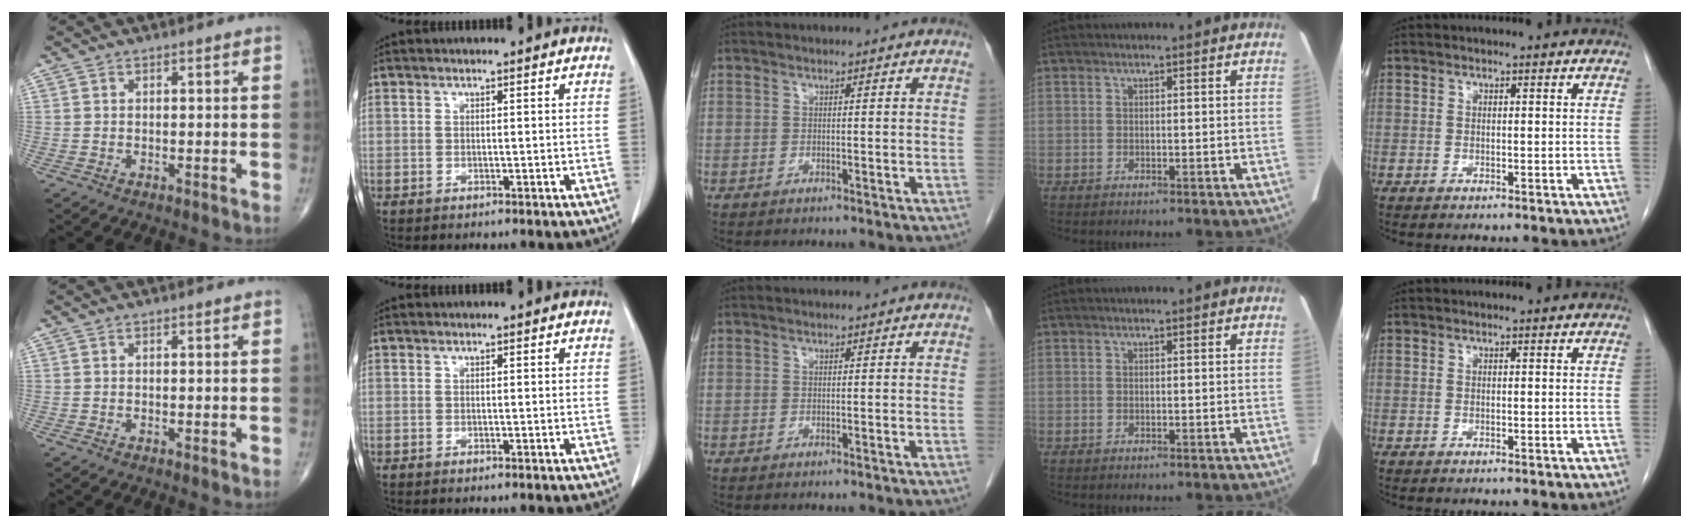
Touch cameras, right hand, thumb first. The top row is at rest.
{}